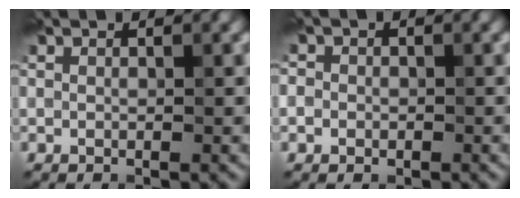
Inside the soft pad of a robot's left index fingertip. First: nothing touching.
{"total": 2.2, "force": [0.2, 2.0, 0.9], "torque": [0.004, 0.017, -0.021]}